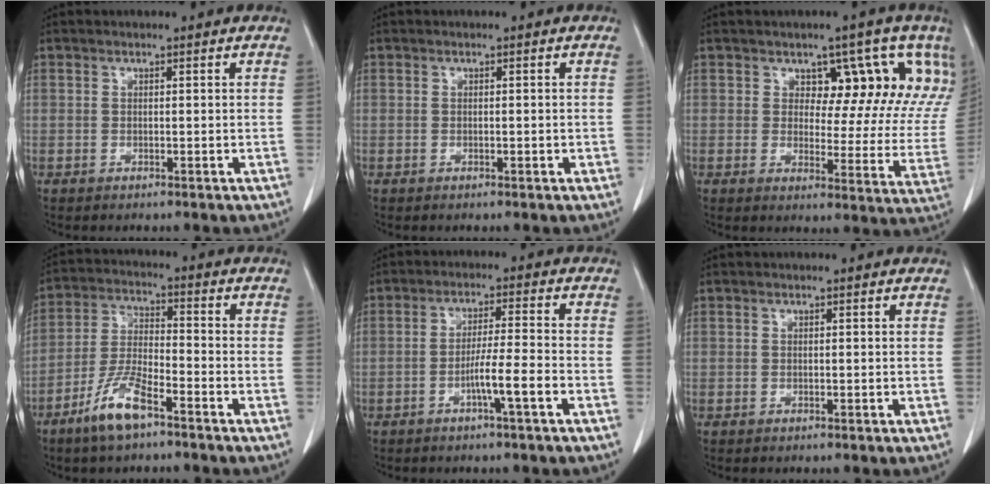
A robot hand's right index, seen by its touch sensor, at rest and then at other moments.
{"total": 0.6, "force": [-0.1, 0.2, 0.5], "torque": [-0.008, 0.001, 0.001]}
{"total": 13.0, "force": [7.2, 6.8, 8.4], "torque": [-0.075, -0.004, 0.076]}
{"total": 8.5, "force": [-5.6, 1.9, 6.2], "torque": [-0.132, -0.009, -0.110]}
{"total": 5.5, "force": [-2.4, -0.6, 4.9], "torque": [-0.084, 0.002, -0.043]}
{"total": 0.0}